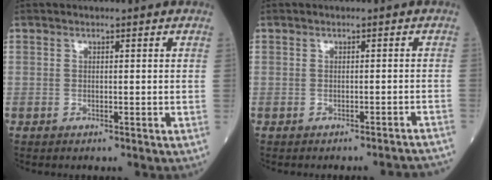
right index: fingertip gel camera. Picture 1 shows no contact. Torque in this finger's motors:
{"motor_torque": [-0.11, -0.11, 0.08, 0.00]}